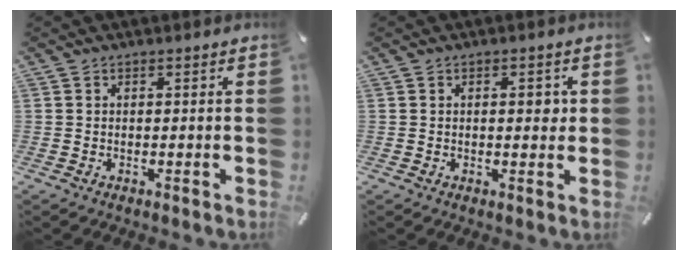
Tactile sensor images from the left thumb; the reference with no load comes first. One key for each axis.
{"total": 2.9, "fx": 0.5, "fy": 1.3, "fz": 2.5, "tx": -0.026, "ty": -0.003, "tz": 0.001}